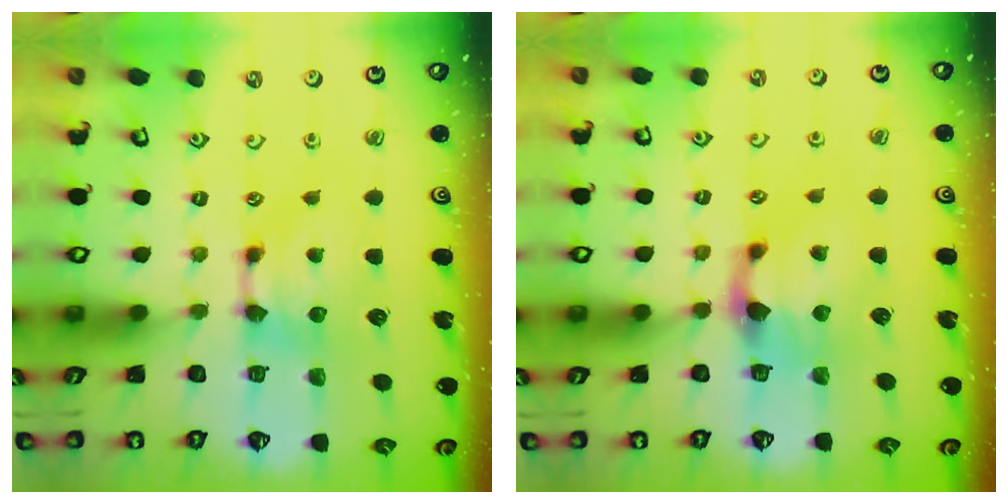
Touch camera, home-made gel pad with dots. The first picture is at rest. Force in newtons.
{"total": 1.7, "press": 1.2, "slide": 1.3}